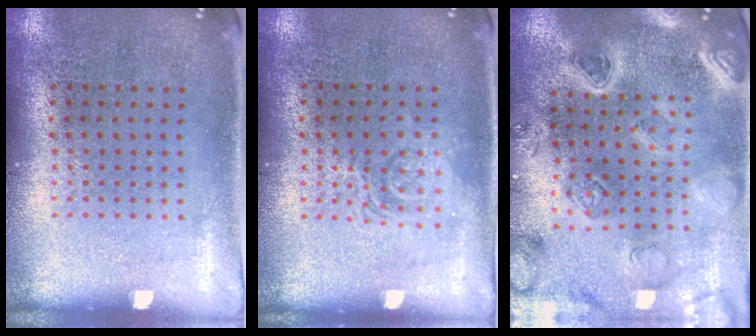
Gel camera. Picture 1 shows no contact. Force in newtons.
{"total": 1.1, "press": 1.1, "slide": 0.2}
{"total": 2.9, "press": 2.9, "slide": 0.7}